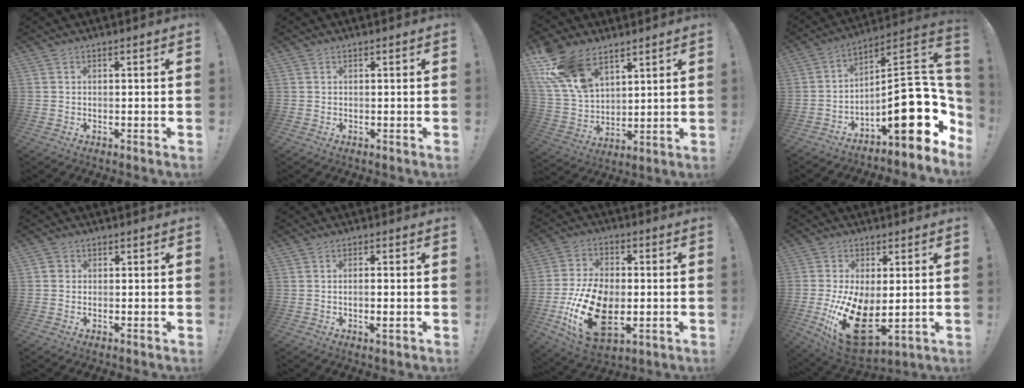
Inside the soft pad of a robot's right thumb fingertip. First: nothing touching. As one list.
[{"total": 0.0}, {"total": 16.4, "force": [10.4, 9.2, 8.7], "torque": [-0.186, -0.058, 0.198]}, {"total": 23.2, "force": [-5.0, 9.4, 20.7], "torque": [-0.296, 0.024, -0.065]}, {"total": 1.9, "force": [0.2, 1.8, 0.5], "torque": [-0.003, 0.005, 0.002]}, {"total": 2.8, "force": [-0.7, 0.3, 2.7], "torque": [-0.045, 0.000, -0.014]}, {"total": 21.3, "force": [-5.1, 13.3, 15.9], "torque": [-0.295, 0.026, -0.076]}, {"total": 18.1, "force": [-3.0, 10.0, 14.8], "torque": [-0.272, -0.001, -0.037]}]